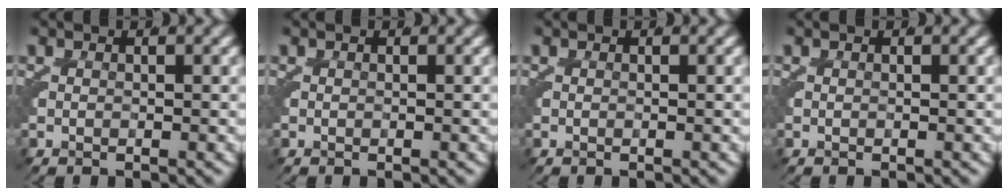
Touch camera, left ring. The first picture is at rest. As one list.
[{"total": 0.0}, {"total": 0.0}, {"total": 0.0}]